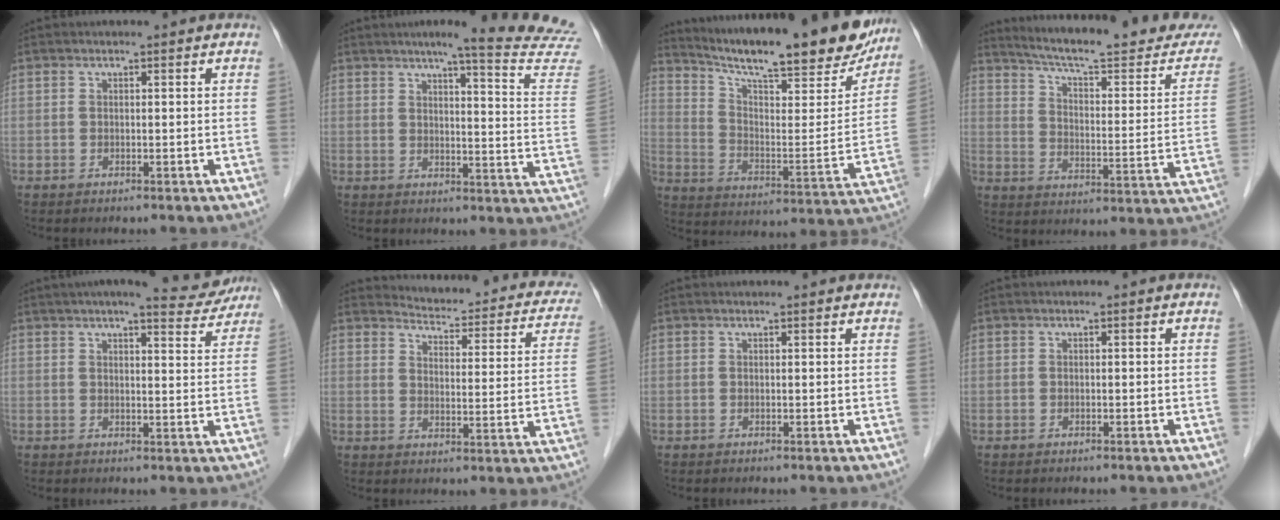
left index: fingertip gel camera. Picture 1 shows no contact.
{"total": 18.2, "force": [16.5, -0.8, 7.7], "torque": [-0.093, -0.092, 0.174]}
{"total": 25.2, "force": [21.5, 4.0, 12.5], "torque": [-0.199, -0.046, 0.295]}
{"total": 23.7, "force": [21.6, 2.4, 9.5], "torque": [-0.135, -0.063, 0.276]}
{"total": 9.0, "force": [8.0, 1.3, 3.9], "torque": [-0.048, 0.001, 0.084]}
{"total": 16.6, "force": [15.2, 4.3, 5.3], "torque": [-0.047, -0.036, 0.158]}
{"total": 1.7, "force": [1.7, 0.2, 0.2], "torque": [-0.011, 0.005, 0.015]}
{"total": 0.0}